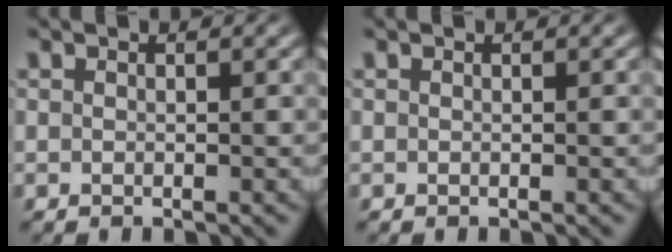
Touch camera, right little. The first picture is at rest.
{"total": 0.0}